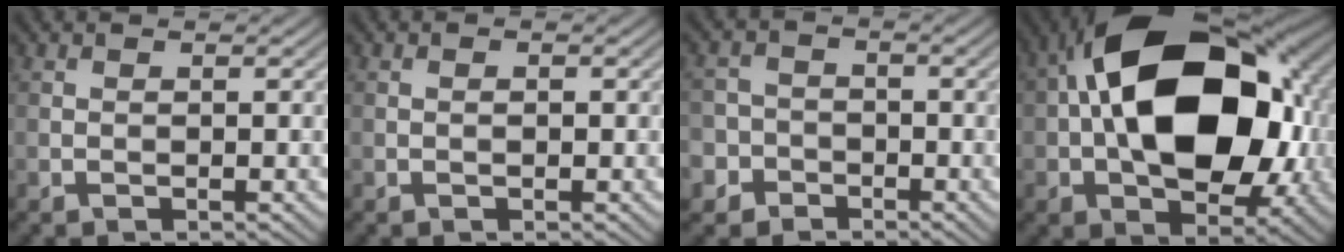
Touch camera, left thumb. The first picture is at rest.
{"total": 0.5, "force": [-0.1, 0.3, 0.4], "torque": [-0.005, 0.002, 0.000]}
{"total": 5.1, "force": [-2.7, 4.2, 0.8], "torque": [-0.011, -0.001, -0.075]}
{"total": 19.1, "force": [1.7, 12.1, 14.7], "torque": [-0.246, 0.002, 0.033]}